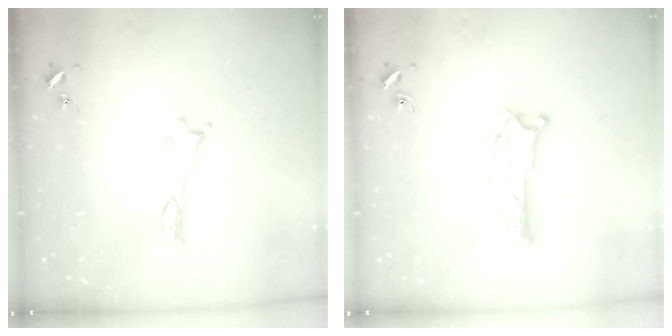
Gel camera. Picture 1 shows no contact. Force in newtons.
{"total": 4.6, "press": 4.6, "slide": 0.4}